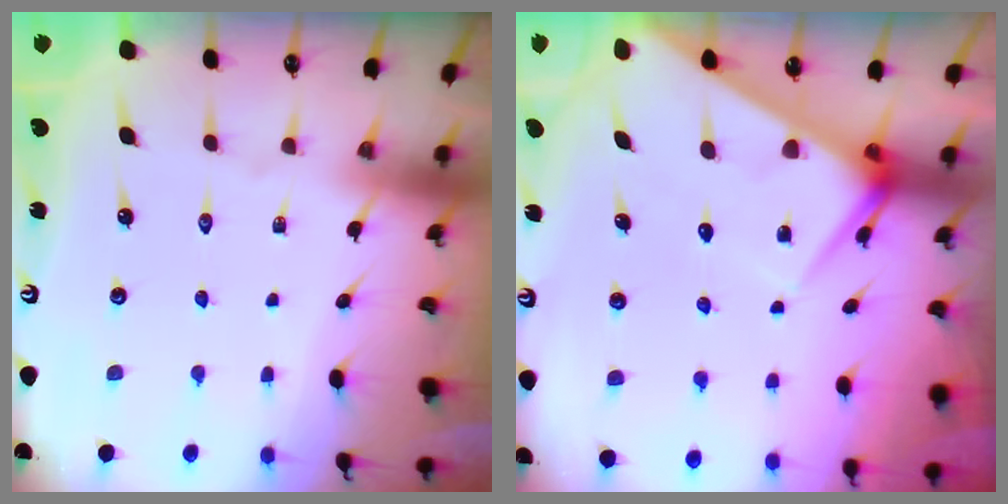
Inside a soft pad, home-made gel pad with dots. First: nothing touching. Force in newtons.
{"total": 5.8, "press": 5.7, "slide": 0.6}